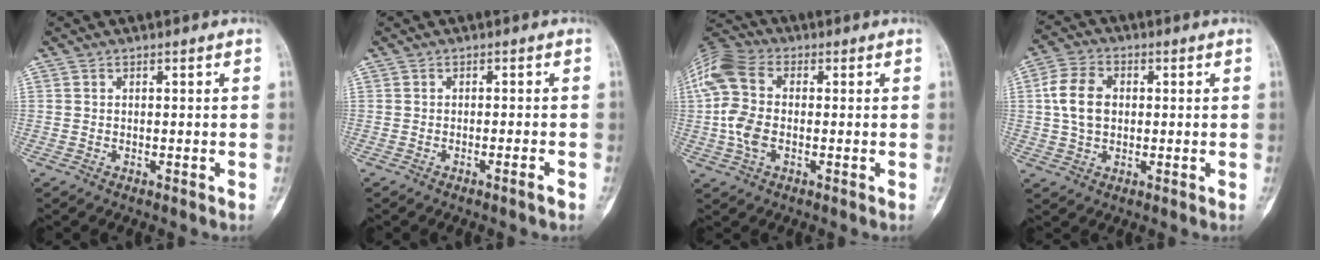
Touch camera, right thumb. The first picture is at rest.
{"total": 1.6, "force": [-1.1, -0.1, 1.2], "torque": [-0.024, 0.002, -0.016]}
{"total": 12.2, "force": [0.0, 7.7, 9.5], "torque": [-0.212, 0.020, -0.007]}
{"total": 8.5, "force": [1.0, 6.0, 5.9], "torque": [-0.102, 0.010, 0.013]}